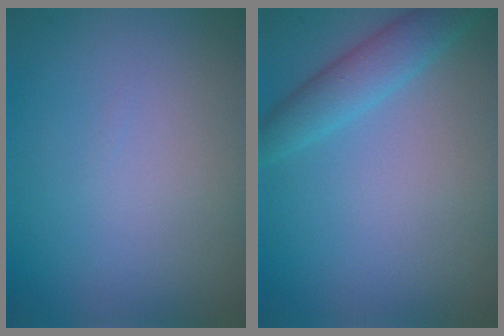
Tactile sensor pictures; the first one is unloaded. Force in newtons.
{"total": 2.9, "press": 2.9, "slide": 0.1}